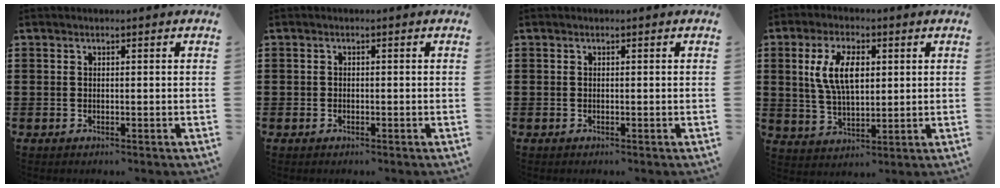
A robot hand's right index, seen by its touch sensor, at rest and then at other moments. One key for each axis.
{"total": 0.7, "fx": -0.5, "fy": 0.5, "fz": 0.2, "tx": -0.004, "ty": 0.001, "tz": -0.011}
{"total": 0.0}
{"total": 8.1, "fx": 2.0, "fy": 4.1, "fz": 6.7, "tx": -0.149, "ty": 0.011, "tz": 0.032}